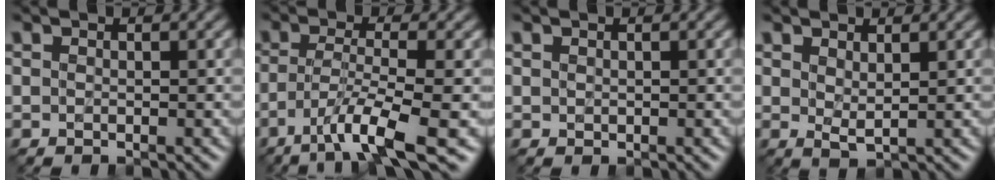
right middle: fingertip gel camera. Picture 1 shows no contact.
{"total": 5.0, "force": [-3.0, -0.2, 4.0], "torque": [-0.076, -0.001, -0.061]}
{"total": 0.0}
{"total": 1.0, "force": [0.7, 0.1, 0.7], "torque": [-0.018, -0.004, 0.017]}